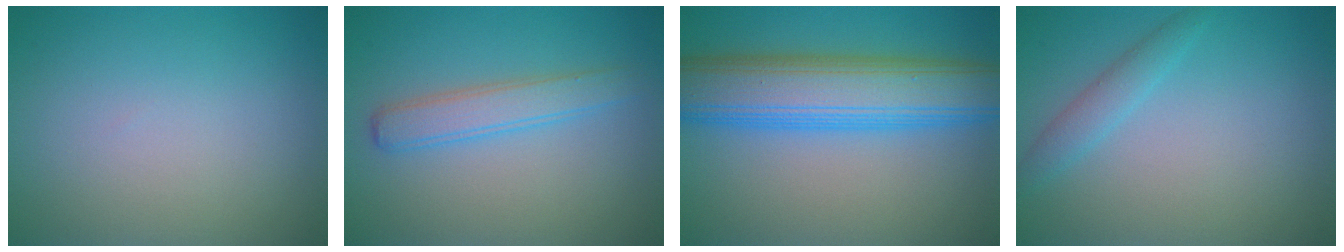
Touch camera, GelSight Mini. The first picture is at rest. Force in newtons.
{"total": 2.9, "press": 2.9, "slide": 0.1}
{"total": 9.5, "press": 9.5, "slide": 0.1}
{"total": 1.8, "press": 1.8, "slide": 0.1}